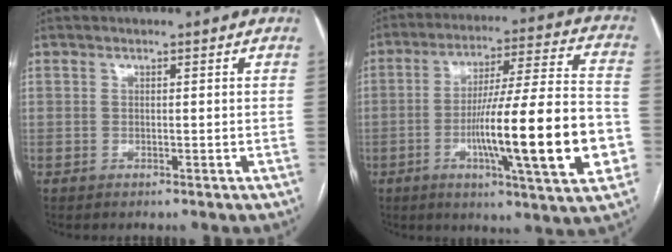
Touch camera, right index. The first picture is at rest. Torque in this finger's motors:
{"motor_torque": [2.03, -0.11, 1.05, 0.21]}